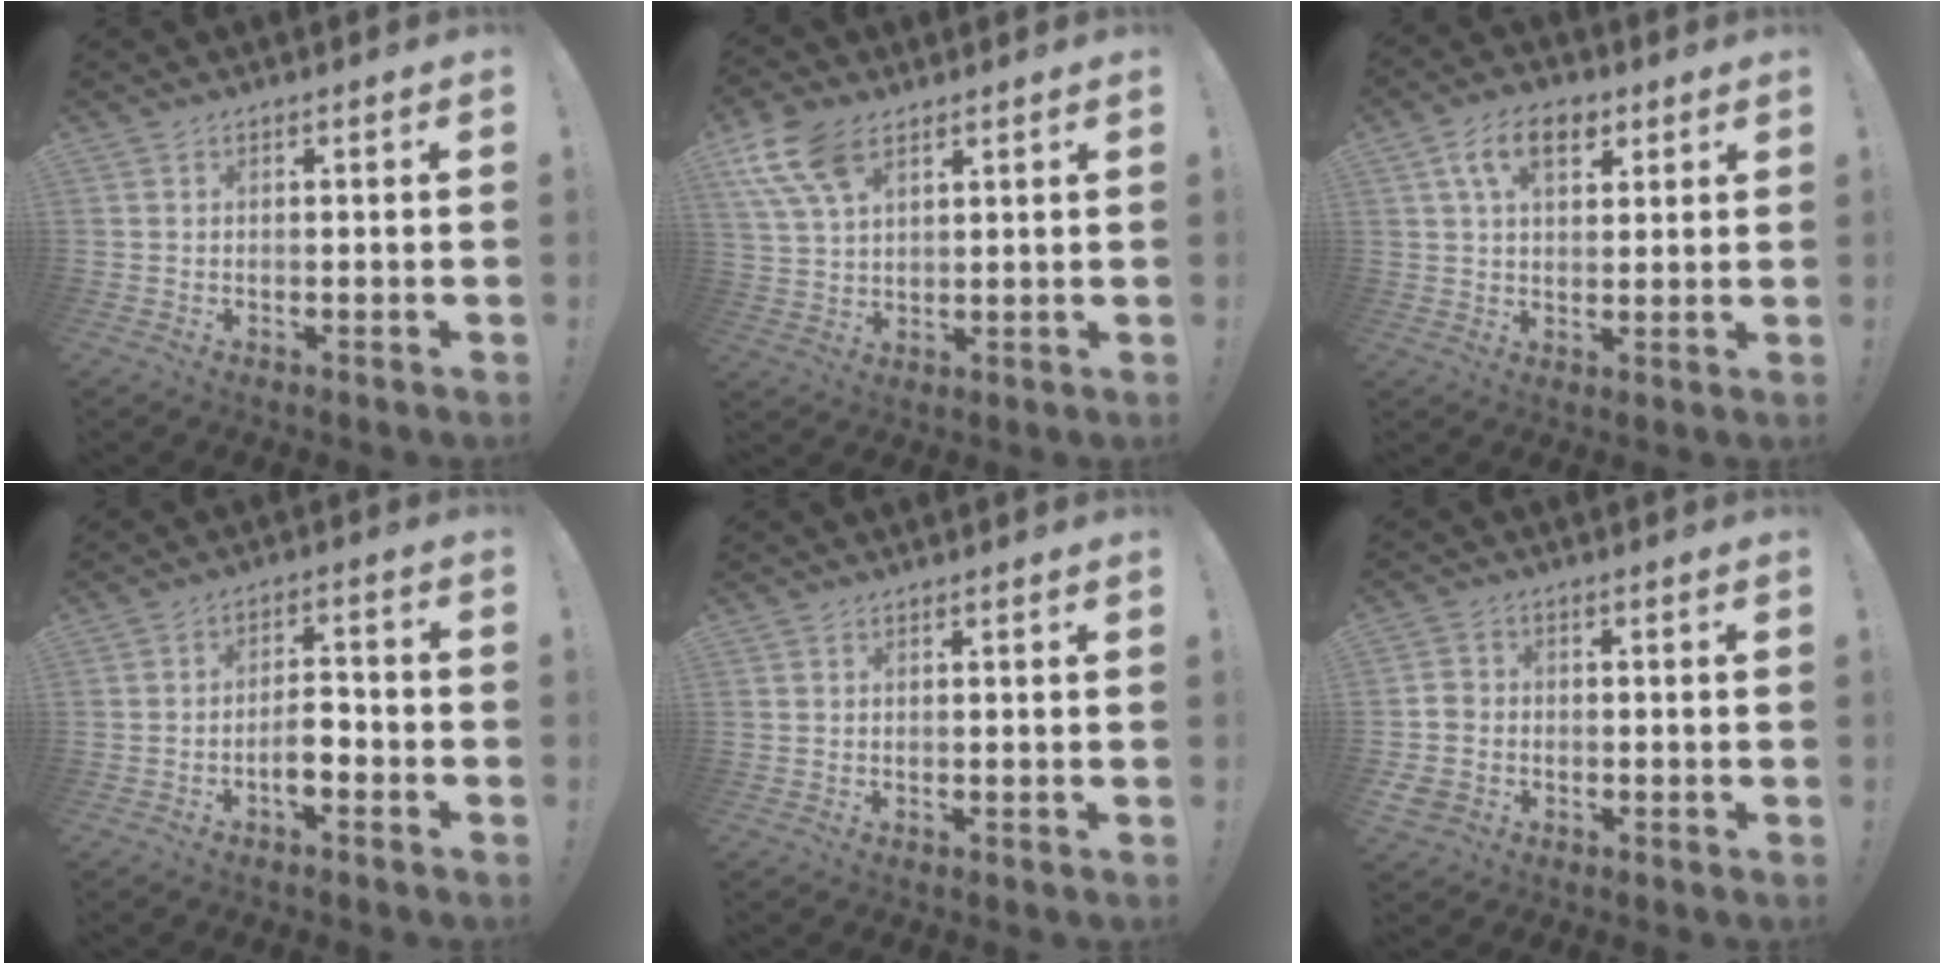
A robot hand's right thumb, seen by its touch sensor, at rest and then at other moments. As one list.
[{"total": 11.8, "force": [6.4, 6.4, 7.6], "torque": [-0.154, -0.017, 0.121]}, {"total": 10.7, "force": [4.6, 6.4, 7.2], "torque": [-0.121, 0.011, 0.085]}, {"total": 6.1, "force": [-2.7, 2.4, 4.8], "torque": [-0.083, 0.008, -0.047]}, {"total": 0.0}, {"total": 5.2, "force": [-2.2, 4.2, 1.9], "torque": [-0.042, 0.010, -0.043]}]